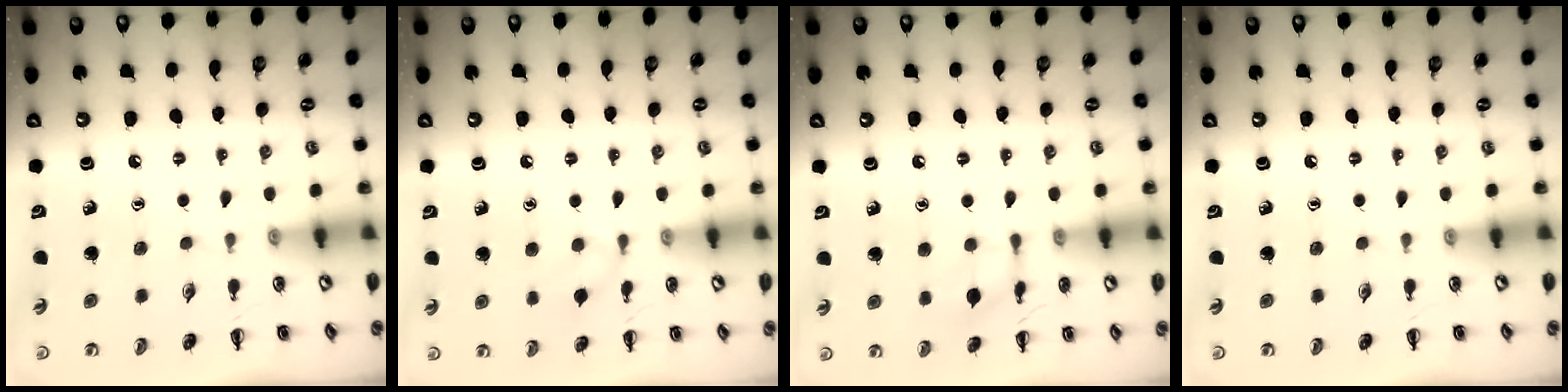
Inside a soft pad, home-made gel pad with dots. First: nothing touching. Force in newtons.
{"total": 5.6, "press": 5.2, "slide": 1.9}
{"total": 6.8, "press": 6.7, "slide": 1.5}
{"total": 0.0}